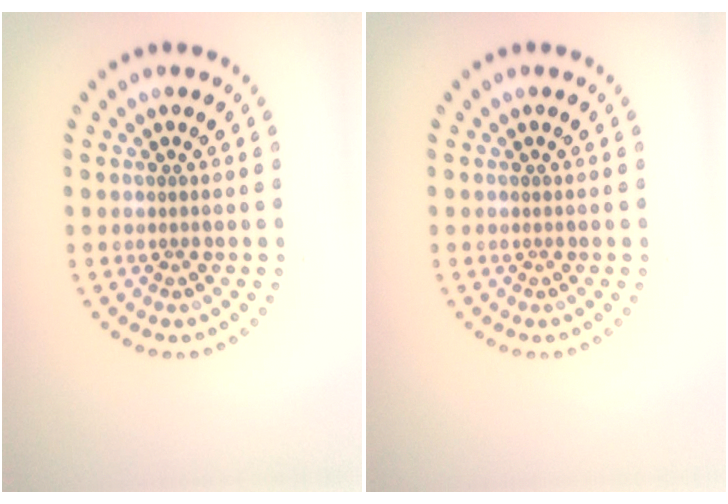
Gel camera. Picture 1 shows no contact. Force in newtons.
{"total": 0.0}